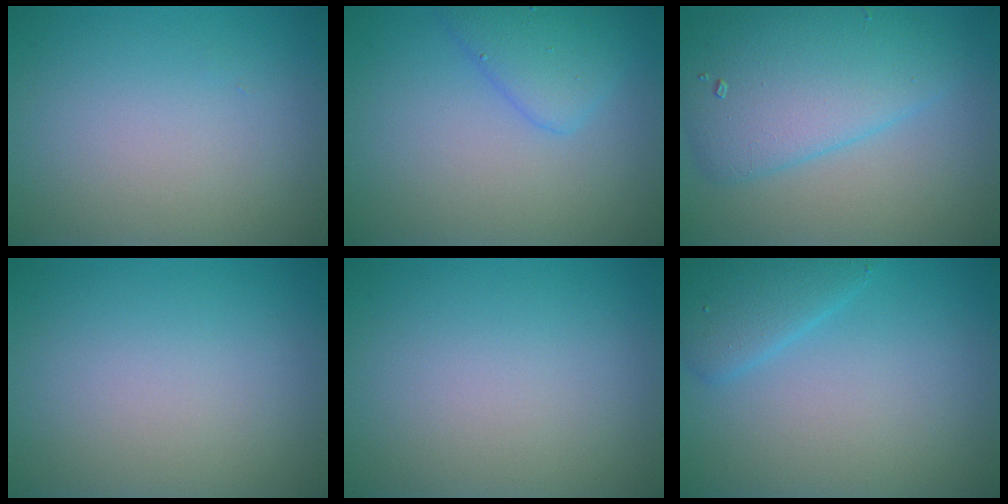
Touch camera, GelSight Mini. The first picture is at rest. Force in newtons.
{"total": 3.1, "press": 3.1, "slide": 0.1}
{"total": 6.5, "press": 6.5, "slide": 0.2}
{"total": 0.0}
{"total": 0.0}
{"total": 2.9, "press": 2.9, "slide": 0.2}